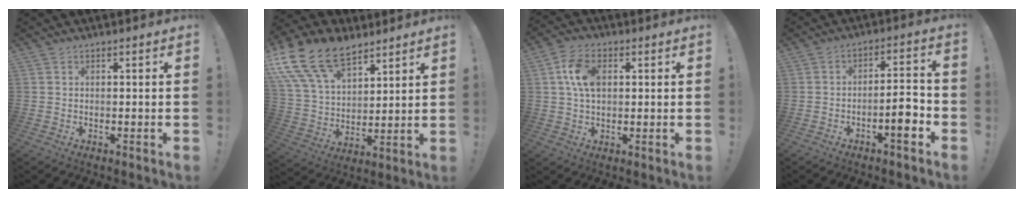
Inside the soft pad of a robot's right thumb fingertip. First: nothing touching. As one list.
[{"total": 18.5, "force": [11.9, 10.5, 9.5], "torque": [-0.183, -0.072, 0.225]}, {"total": 9.4, "force": [1.9, 5.9, 7.1], "torque": [-0.139, 0.009, 0.037]}, {"total": 8.0, "force": [-3.8, 2.1, 6.8], "torque": [-0.094, 0.015, -0.064]}]